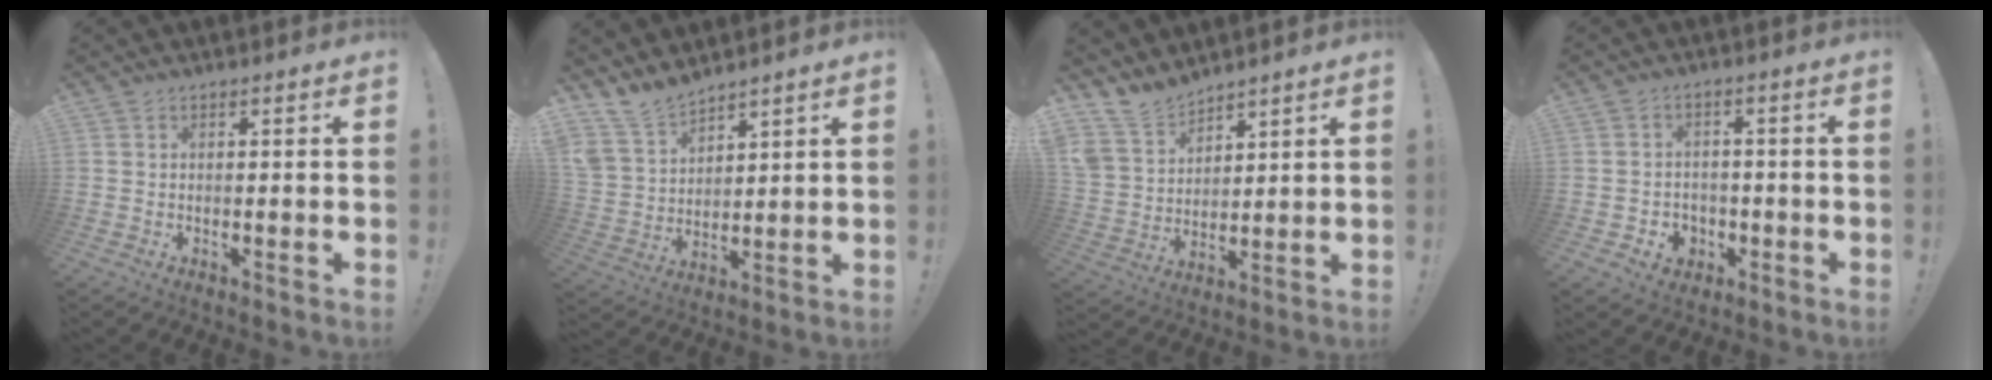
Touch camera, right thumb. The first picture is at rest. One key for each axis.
{"total": 10.3, "fx": 9.2, "fy": 4.1, "fz": 2.3, "tx": -0.073, "ty": -0.062, "tz": 0.184}
{"total": 11.2, "fx": 9.7, "fy": 5.0, "fz": 2.5, "tx": -0.072, "ty": -0.069, "tz": 0.192}
{"total": 4.3, "fx": -0.8, "fy": 4.0, "fz": 1.3, "tx": -0.017, "ty": 0.005, "tz": -0.010}